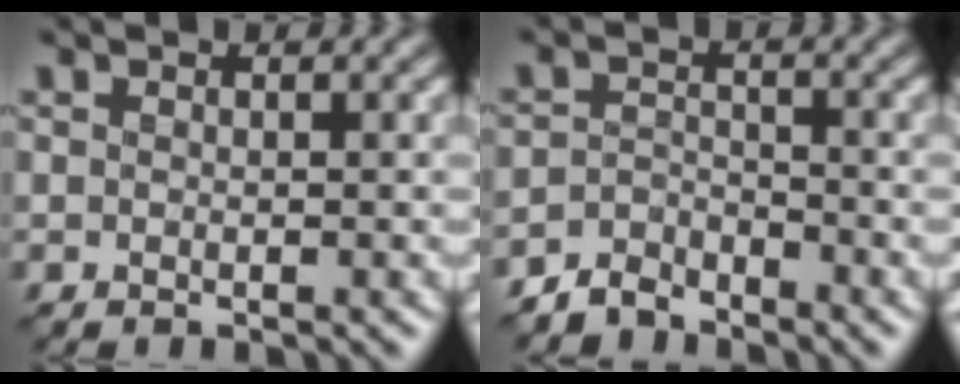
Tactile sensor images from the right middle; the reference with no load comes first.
{"total": 2.7, "force": [-2.6, 0.8, 0.3], "torque": [-0.006, 0.005, -0.059]}